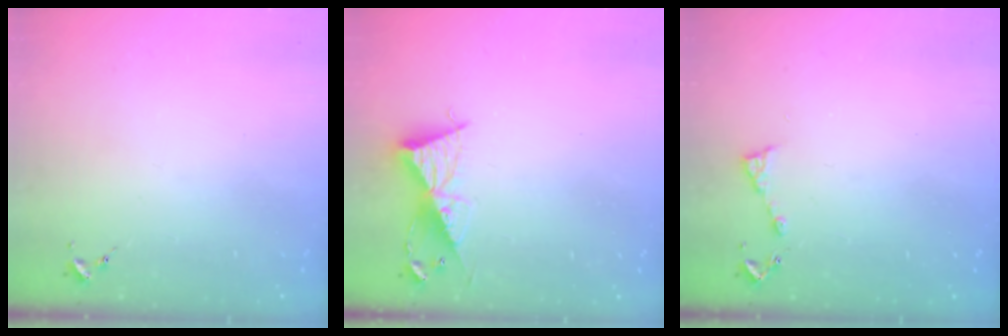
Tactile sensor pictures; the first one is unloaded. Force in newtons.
{"total": 9.3, "press": 9.3, "slide": 0.7}
{"total": 5.6, "press": 5.6, "slide": 0.7}